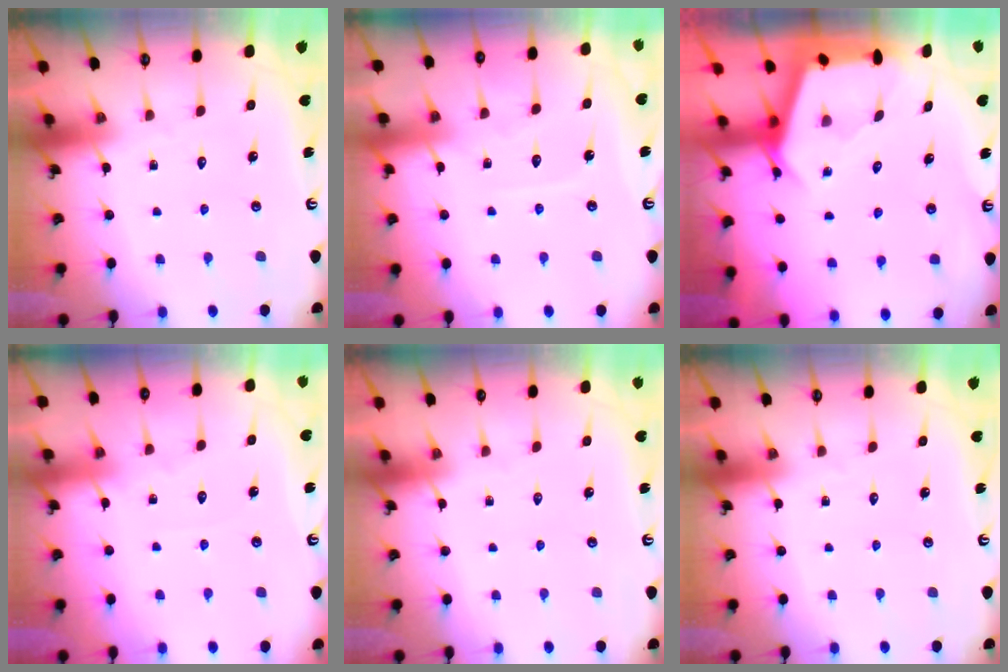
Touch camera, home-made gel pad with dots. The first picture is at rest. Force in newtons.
{"total": 4.2, "press": 4.2, "slide": 0.5}
{"total": 2.9, "press": 2.9, "slide": 0.4}
{"total": 4.8, "press": 4.7, "slide": 0.7}
{"total": 0.0}
{"total": 0.0}